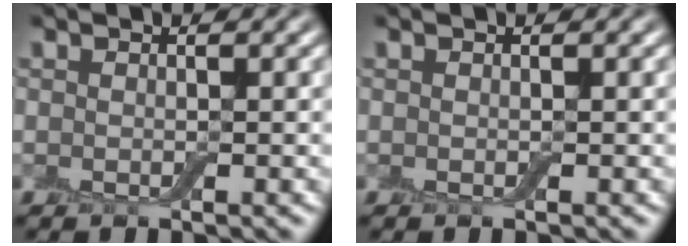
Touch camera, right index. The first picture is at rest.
{"total": 0.0}